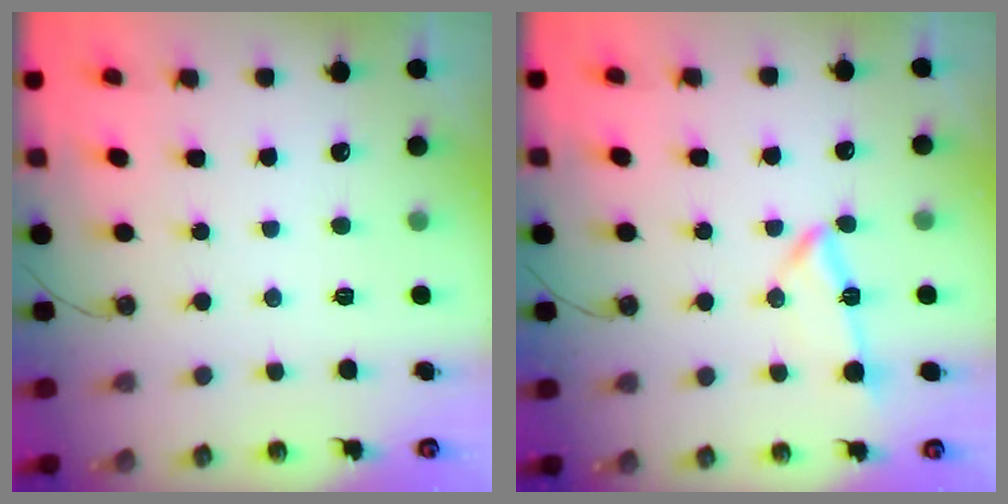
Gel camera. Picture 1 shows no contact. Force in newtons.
{"total": 9.4, "press": 9.3, "slide": 1.2}